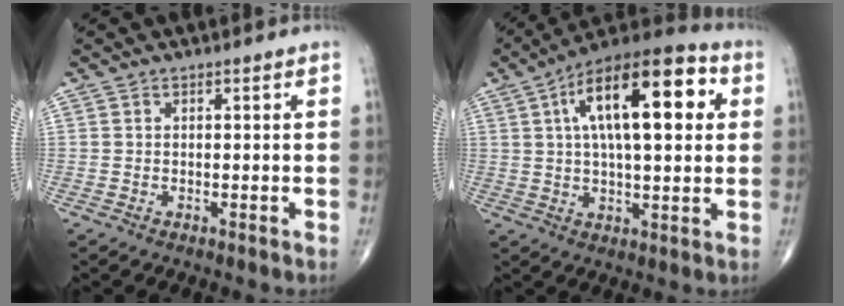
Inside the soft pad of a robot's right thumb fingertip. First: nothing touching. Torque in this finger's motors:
{"motor_torque": [-0.83, 2.28, 1.92, 0.84, 0.19]}